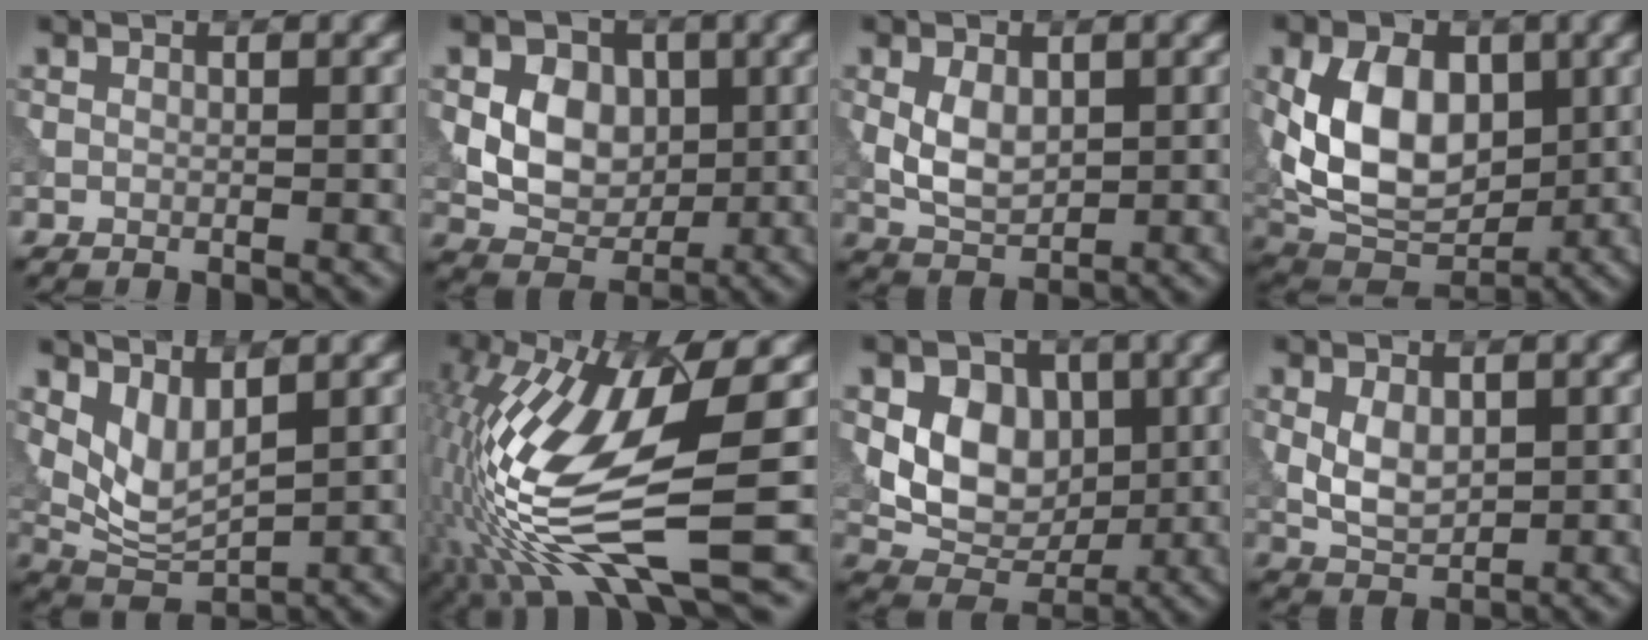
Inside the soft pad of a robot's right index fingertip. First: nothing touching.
{"total": 5.7, "force": [0.6, 4.3, 3.7], "torque": [-0.065, 0.001, 0.008]}
{"total": 2.9, "force": [0.3, 1.8, 2.2], "torque": [-0.050, 0.000, 0.008]}
{"total": 9.0, "force": [0.8, 5.8, 6.9], "torque": [-0.136, -0.001, 0.010]}
{"total": 3.4, "force": [1.6, 1.4, 2.6], "torque": [-0.057, -0.010, 0.040]}
{"total": 13.4, "force": [-2.6, 2.9, 12.9], "torque": [-0.262, -0.006, -0.037]}
{"total": 6.7, "force": [0.9, 5.1, 4.2], "torque": [-0.072, -0.003, 0.013]}
{"total": 2.5, "force": [0.3, 1.5, 2.0], "torque": [-0.045, 0.000, 0.009]}